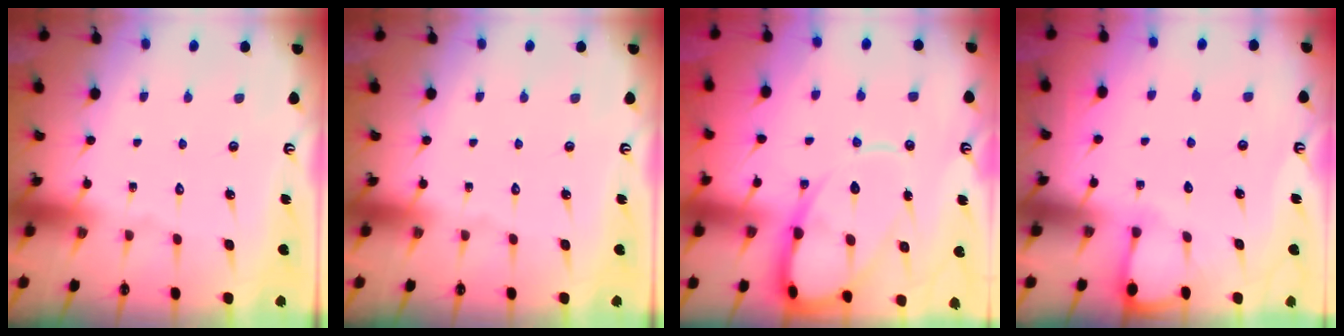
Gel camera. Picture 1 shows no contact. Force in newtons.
{"total": 0.0}
{"total": 13.4, "press": 13.3, "slide": 1.4}
{"total": 2.8, "press": 2.8, "slide": 0.4}